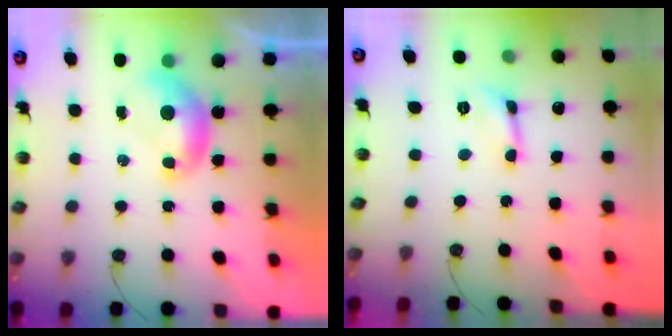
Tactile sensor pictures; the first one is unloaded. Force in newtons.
{"total": 0.5, "press": 0.5, "slide": 0.1}